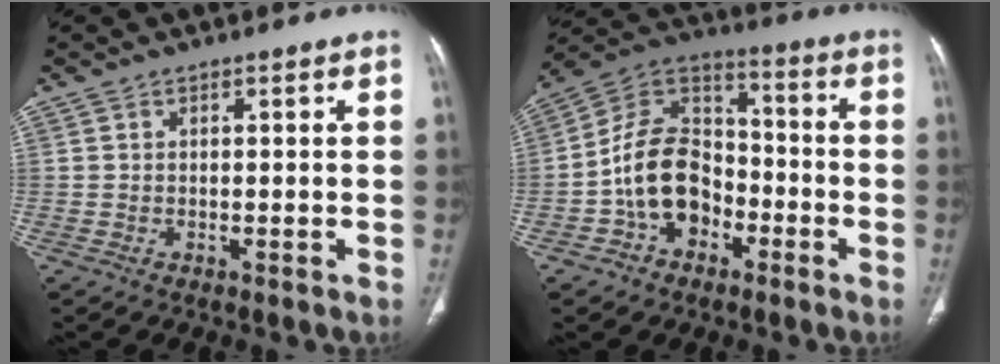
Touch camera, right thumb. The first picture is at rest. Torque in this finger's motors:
{"motor_torque": [1.11, 0.78, 1.52, -0.44, 0.24]}